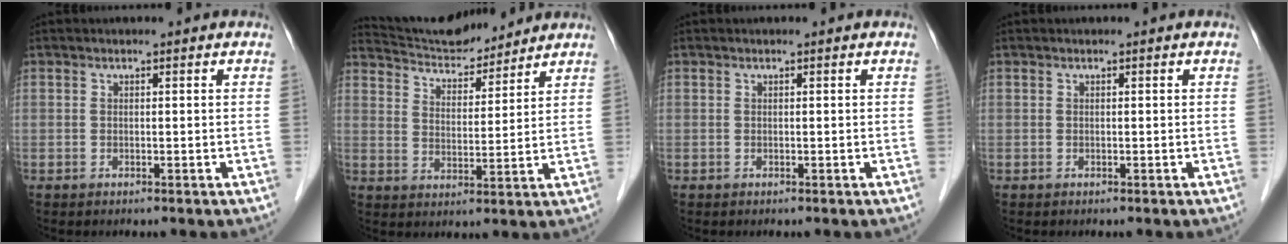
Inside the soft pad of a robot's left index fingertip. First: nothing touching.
{"total": 10.0, "force": [9.8, 1.5, 1.7], "torque": [-0.036, 0.014, 0.172]}
{"total": 0.0}
{"total": 0.0}